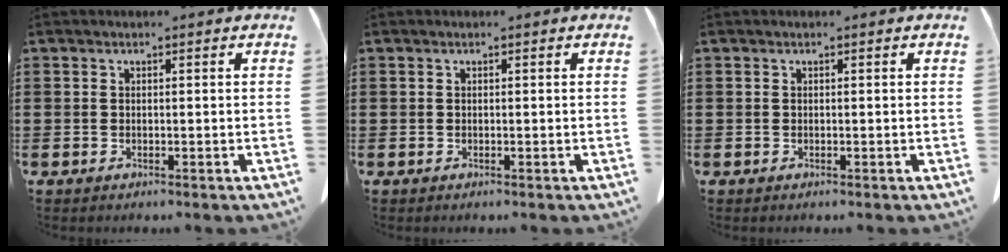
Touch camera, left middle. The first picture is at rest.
{"total": 0.0}
{"total": 0.0}